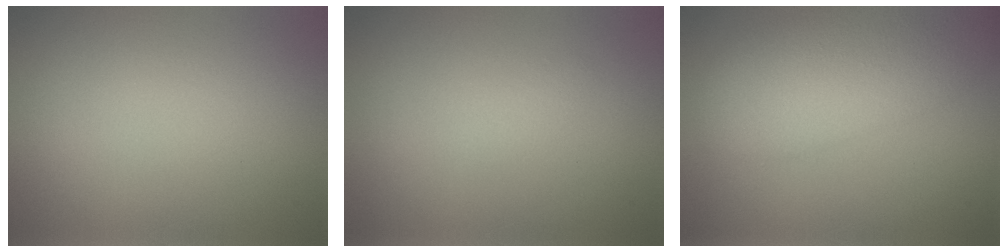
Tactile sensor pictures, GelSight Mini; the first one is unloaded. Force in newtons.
{"total": 0.6, "press": 0.6, "slide": 0.0}
{"total": 7.7, "press": 7.7, "slide": 0.4}